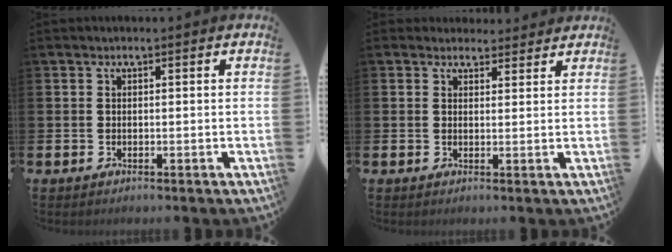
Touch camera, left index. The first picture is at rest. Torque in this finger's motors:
{"motor_torque": [0.99, -1.15, 0.15, -0.01]}